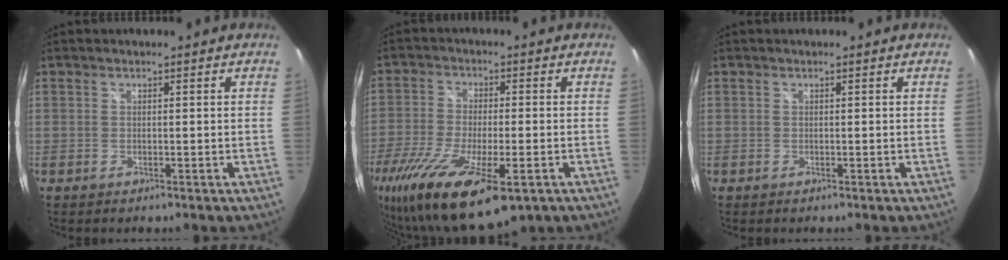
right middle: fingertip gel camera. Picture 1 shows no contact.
{"total": 20.6, "force": [-11.9, 6.6, 15.4], "torque": [-0.315, -0.082, -0.204]}
{"total": 0.0}